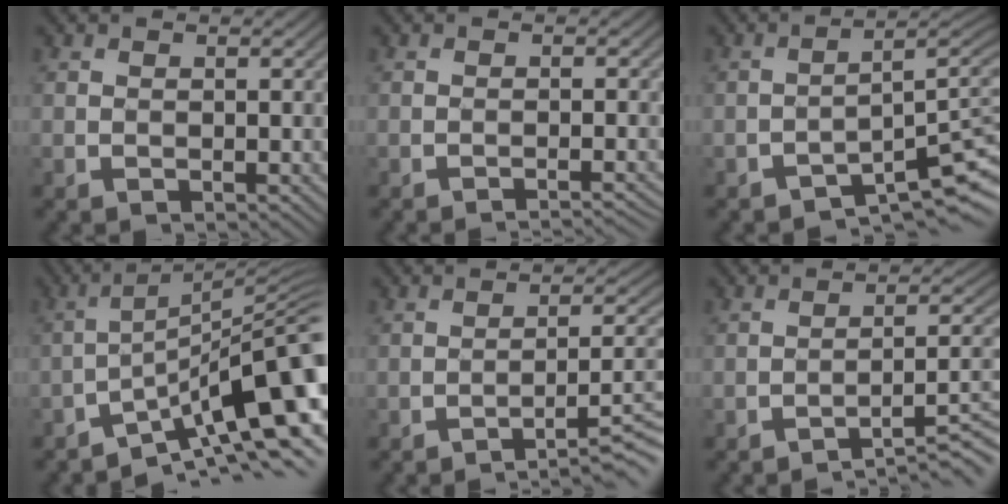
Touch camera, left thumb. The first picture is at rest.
{"total": 2.4, "force": [-1.9, 0.3, 1.5], "torque": [-0.010, 0.009, -0.036]}
{"total": 6.6, "force": [-4.3, 1.3, 4.8], "torque": [-0.063, 0.004, -0.069]}
{"total": 13.8, "force": [-6.1, 3.1, 12.0], "torque": [-0.192, 0.007, -0.100]}
{"total": 6.6, "force": [-3.8, 1.2, 5.3], "torque": [-0.074, 0.013, -0.058]}
{"total": 6.5, "force": [-4.3, 1.1, 4.7], "torque": [-0.065, 0.016, -0.069]}